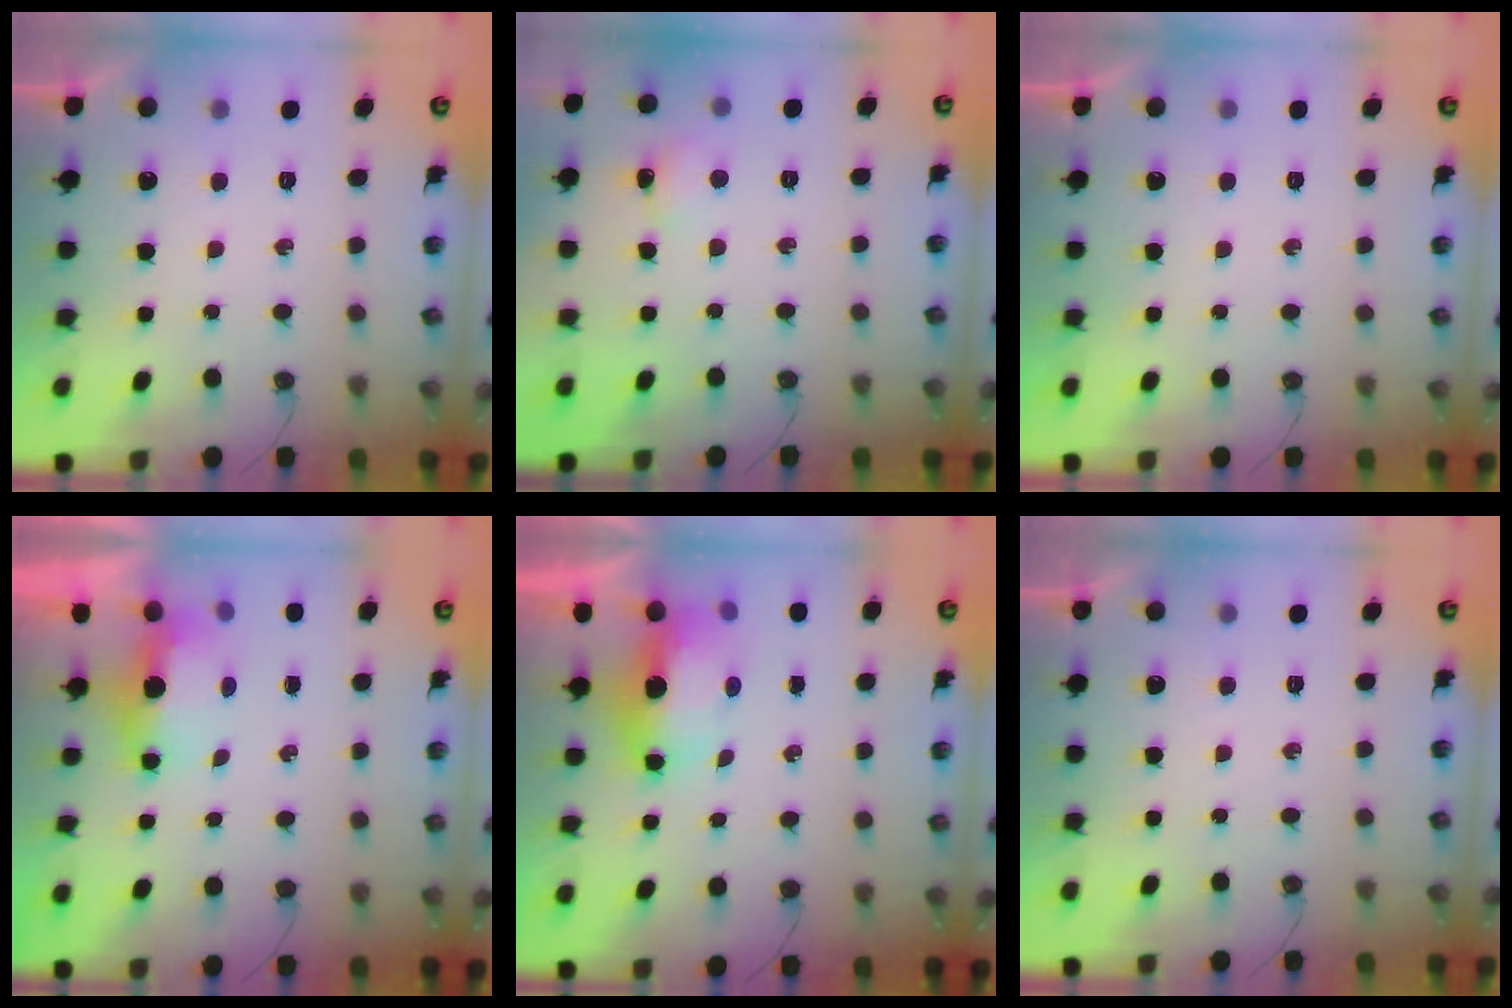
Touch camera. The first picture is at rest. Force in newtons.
{"total": 2.7, "press": 2.6, "slide": 0.5}
{"total": 0.0}
{"total": 7.7, "press": 5.5, "slide": 5.4}
{"total": 7.3, "press": 7.2, "slide": 1.4}
{"total": 0.0}